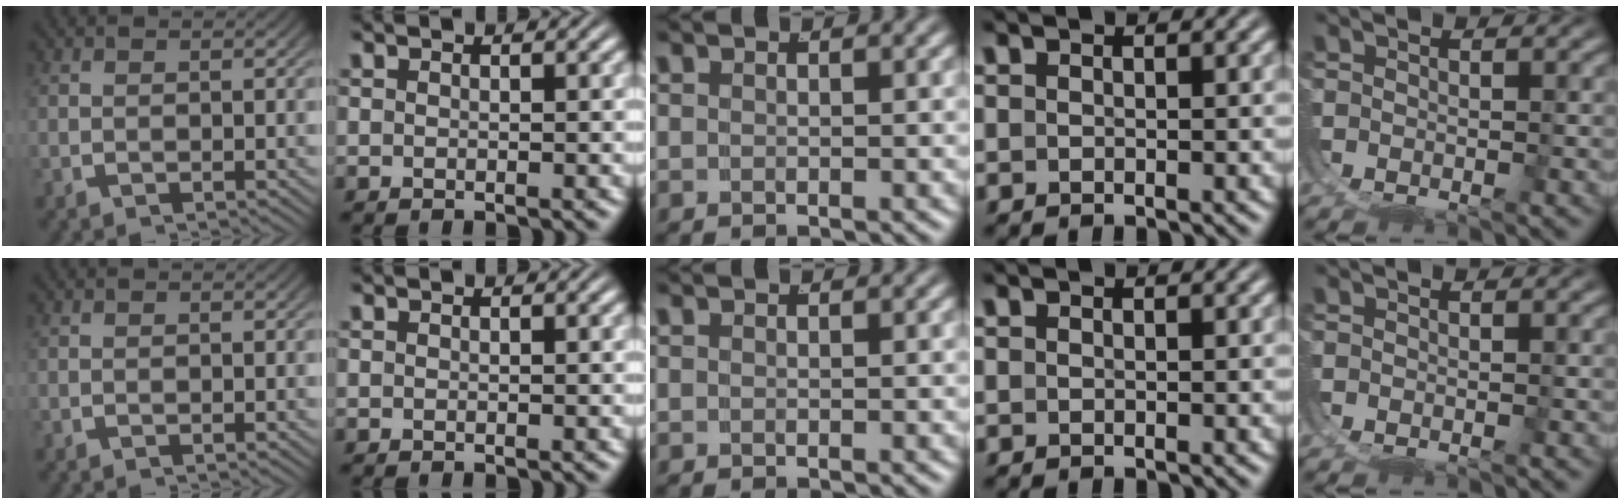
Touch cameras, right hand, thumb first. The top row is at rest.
{}